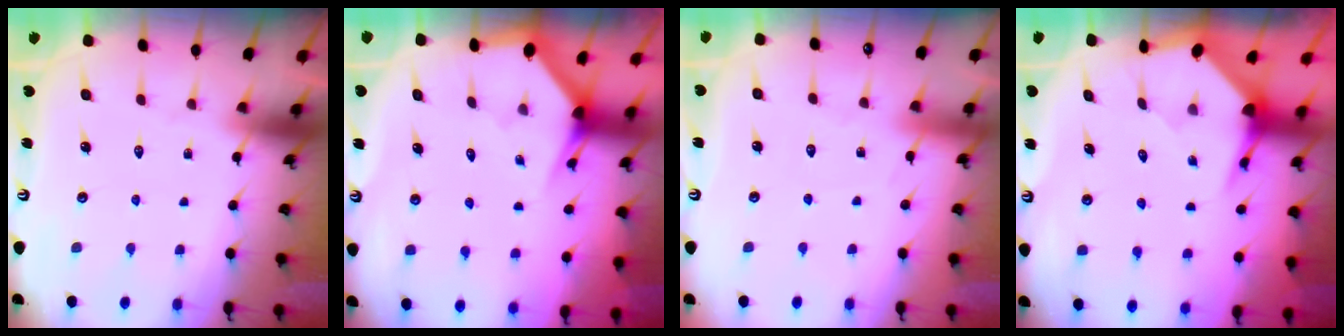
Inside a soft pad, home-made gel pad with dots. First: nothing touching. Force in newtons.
{"total": 2.8, "press": 2.8, "slide": 0.2}
{"total": 3.2, "press": 3.1, "slide": 0.6}
{"total": 3.7, "press": 3.7, "slide": 0.4}